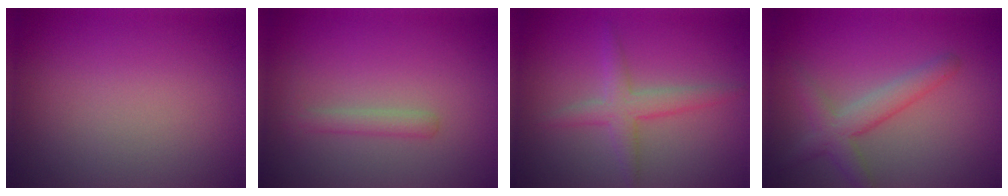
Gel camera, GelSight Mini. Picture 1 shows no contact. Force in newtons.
{"total": 1.4, "press": 1.4, "slide": 0.0}
{"total": 2.7, "press": 2.7, "slide": 0.1}
{"total": 3.2, "press": 3.2, "slide": 0.2}